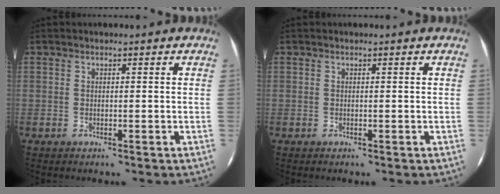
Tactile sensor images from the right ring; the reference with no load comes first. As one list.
[{"total": 0.0}]